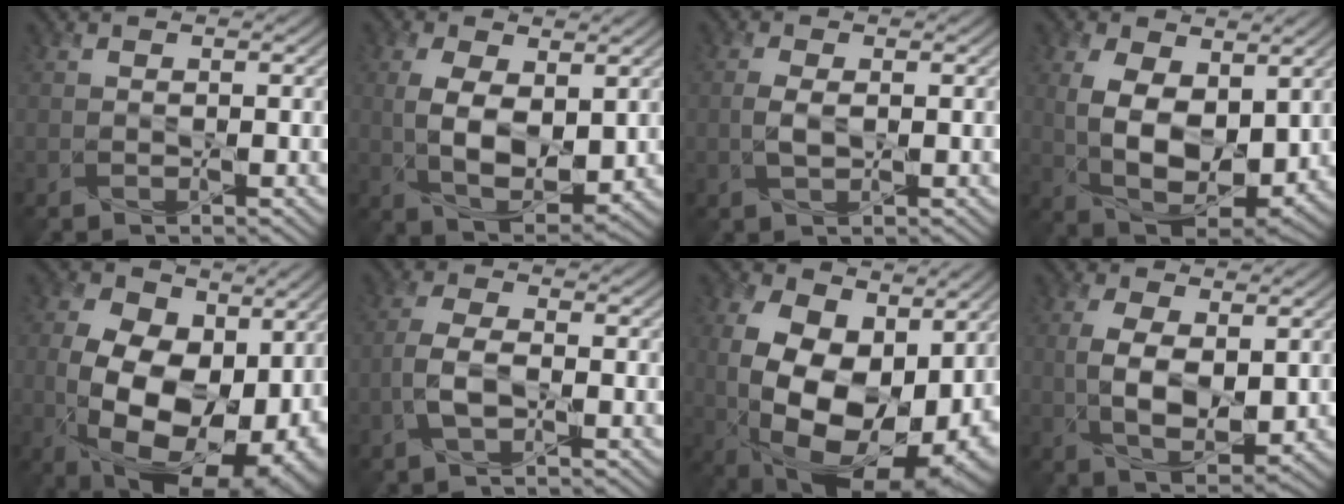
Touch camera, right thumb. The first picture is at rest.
{"total": 7.9, "force": [1.0, 4.4, 6.5], "torque": [-0.143, -0.012, 0.018]}
{"total": 2.2, "force": [-0.6, 1.0, 1.9], "torque": [-0.045, -0.001, -0.011]}
{"total": 10.9, "force": [1.8, 6.6, 8.5], "torque": [-0.183, -0.012, 0.035]}
{"total": 17.2, "force": [-1.2, 11.3, 13.0], "torque": [-0.217, -0.036, -0.011]}
{"total": 4.2, "force": [-2.0, 1.9, 3.2], "torque": [-0.079, 0.002, -0.045]}
{"total": 17.7, "force": [0.8, 12.0, 13.1], "torque": [-0.223, -0.023, 0.035]}
{"total": 6.8, "force": [0.3, 3.6, 5.7], "torque": [-0.125, -0.007, 0.007]}